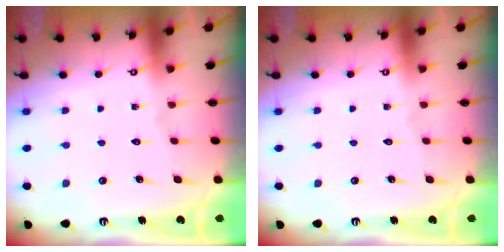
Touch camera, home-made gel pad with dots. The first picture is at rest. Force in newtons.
{"total": 0.0}